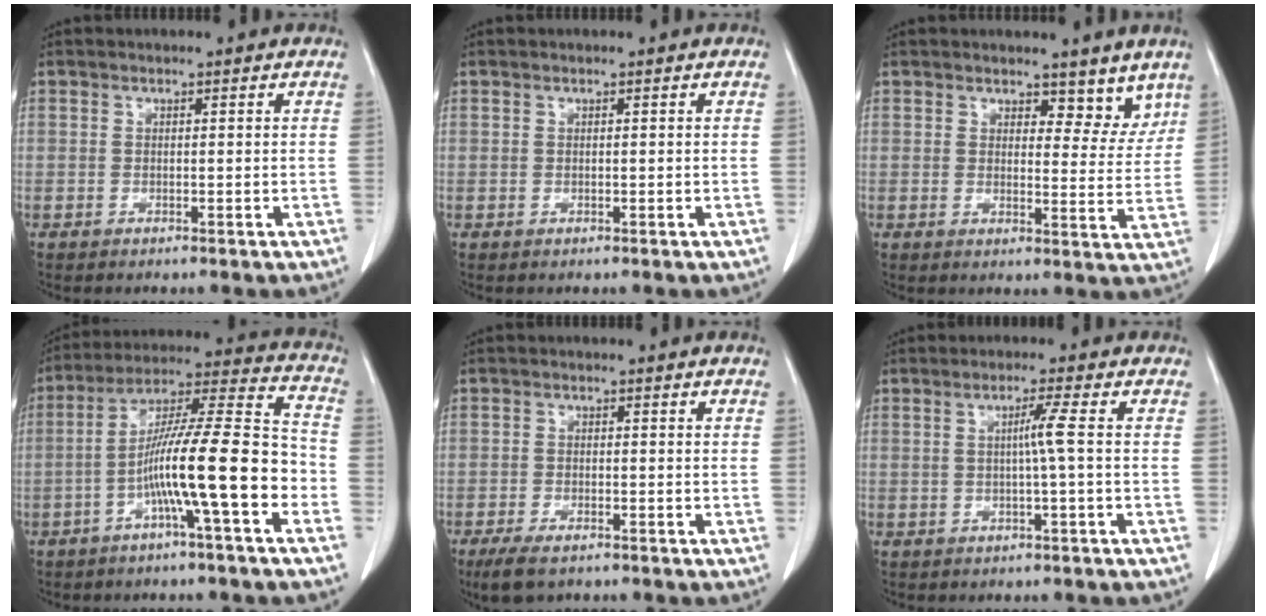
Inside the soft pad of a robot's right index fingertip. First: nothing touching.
{"total": 0.0}
{"total": 6.4, "force": [4.8, 3.2, 2.7], "torque": [-0.018, -0.005, 0.068]}
{"total": 16.3, "force": [-5.2, 0.9, 15.4], "torque": [-0.259, 0.021, -0.090]}
{"total": 5.7, "force": [-4.0, 2.3, 3.4], "torque": [-0.068, -0.009, -0.065]}
{"total": 1.7, "force": [0.1, -0.2, 1.6], "torque": [-0.033, 0.002, 0.002]}